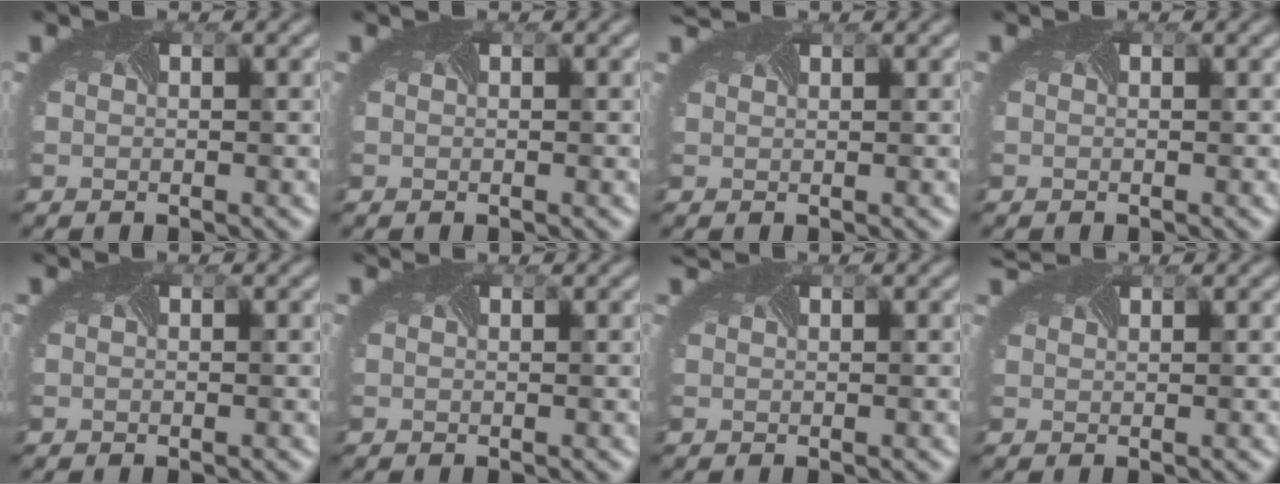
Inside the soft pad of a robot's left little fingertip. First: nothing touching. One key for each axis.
{"total": 0.0}
{"total": 1.4, "fx": 1.4, "fy": -0.3, "fz": 0.1, "tx": -0.007, "ty": 0.003, "tz": 0.020}
{"total": 0.0}
{"total": 0.0}
{"total": 0.7, "fx": 0.7, "fy": -0.3, "fz": -0.2, "tx": -0.001, "ty": -0.002, "tz": 0.009}
{"total": 1.0, "fx": 0.9, "fy": -0.2, "fz": 0.2, "tx": -0.009, "ty": 0.000, "tz": 0.012}
{"total": 1.8, "fx": 1.7, "fy": -0.3, "fz": 0.2, "tx": -0.009, "ty": 0.007, "tz": 0.025}